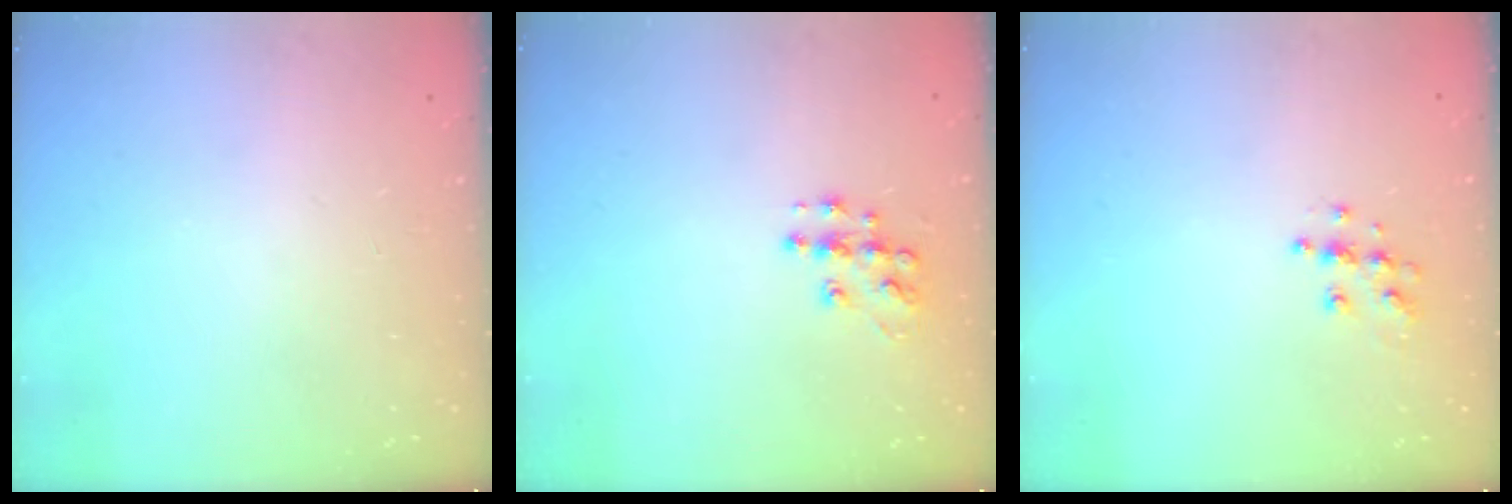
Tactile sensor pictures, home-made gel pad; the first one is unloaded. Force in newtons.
{"total": 9.4, "press": 9.4, "slide": 0.5}
{"total": 6.4, "press": 6.4, "slide": 0.2}